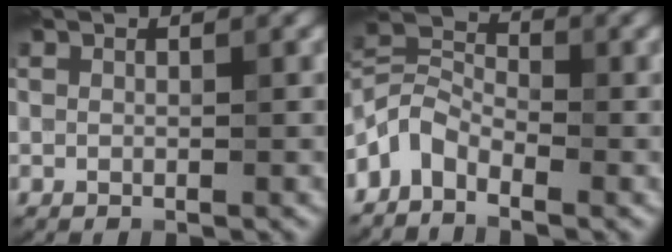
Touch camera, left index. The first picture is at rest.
{"total": 3.9, "force": [-2.9, 2.0, 1.6], "torque": [-0.036, 0.008, -0.075]}